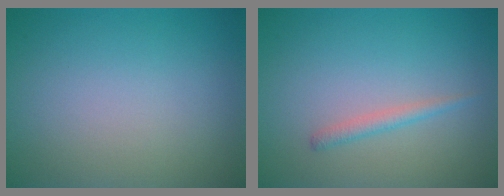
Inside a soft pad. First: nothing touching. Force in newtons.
{"total": 1.2, "press": 1.2, "slide": 0.1}